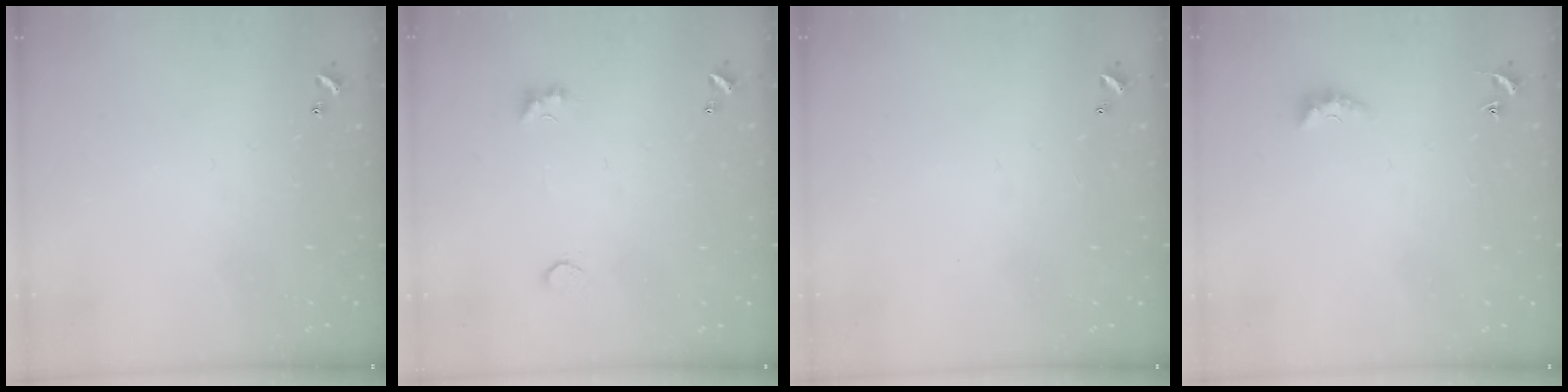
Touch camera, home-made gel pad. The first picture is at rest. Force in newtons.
{"total": 1.4, "press": 1.1, "slide": 0.9}
{"total": 2.7, "press": 2.7, "slide": 0.1}
{"total": 2.4, "press": 2.4, "slide": 0.6}